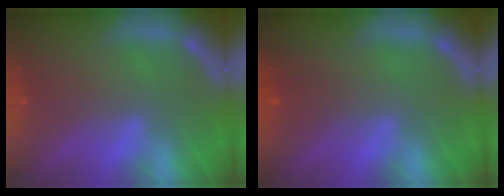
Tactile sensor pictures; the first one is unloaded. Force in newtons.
{"total": 1.5}